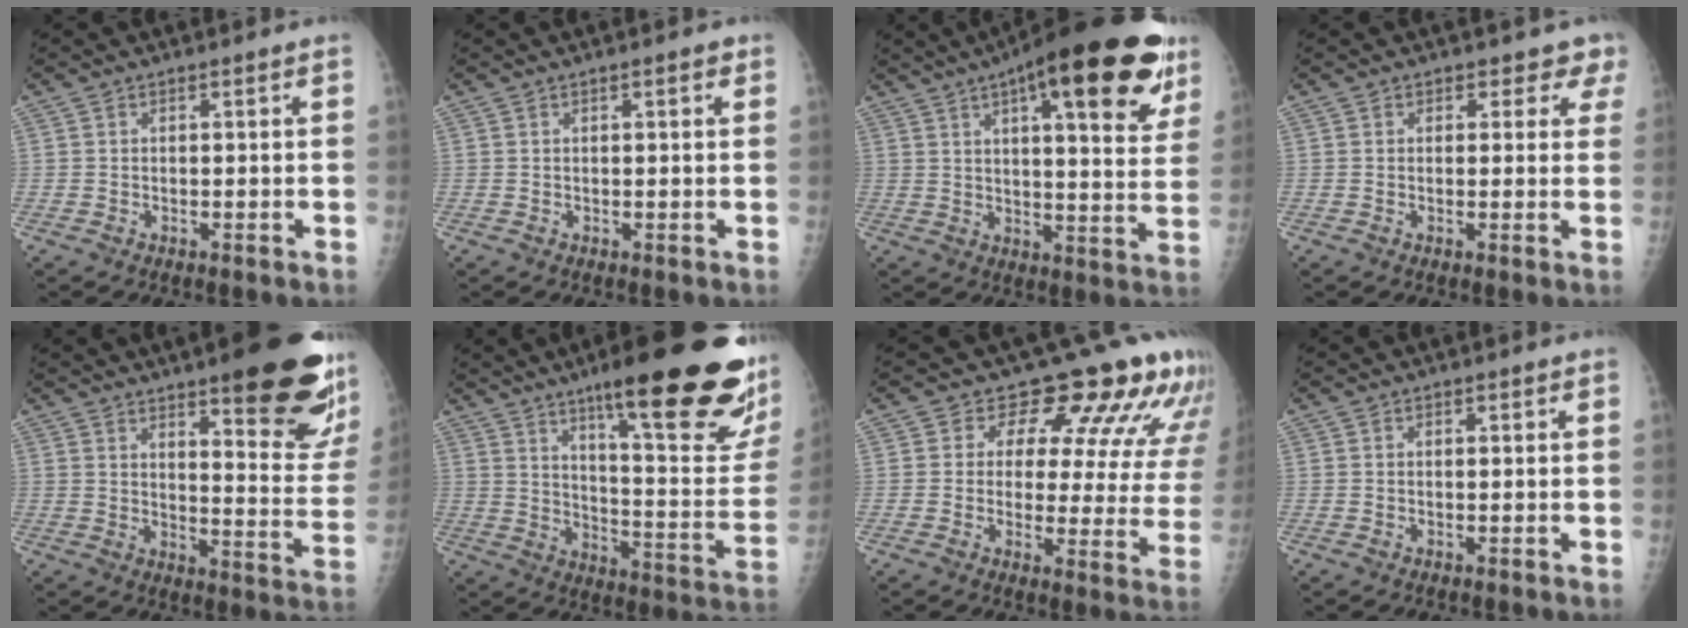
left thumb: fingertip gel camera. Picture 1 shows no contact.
{"total": 1.4, "force": [0.6, 0.5, 1.1], "torque": [-0.014, 0.001, 0.007]}
{"total": 25.9, "force": [14.2, 7.7, 20.3], "torque": [-0.259, -0.021, 0.189]}
{"total": 3.5, "force": [2.6, 2.3, 0.3], "torque": [0.032, -0.014, 0.011]}
{"total": 23.0, "force": [14.0, 5.7, 17.3], "torque": [-0.192, -0.081, 0.182]}
{"total": 30.1, "force": [18.3, 5.8, 23.2], "torque": [-0.255, -0.070, 0.265]}
{"total": 15.3, "force": [11.8, 6.4, 7.4], "torque": [-0.039, -0.066, 0.121]}
{"total": 0.0}